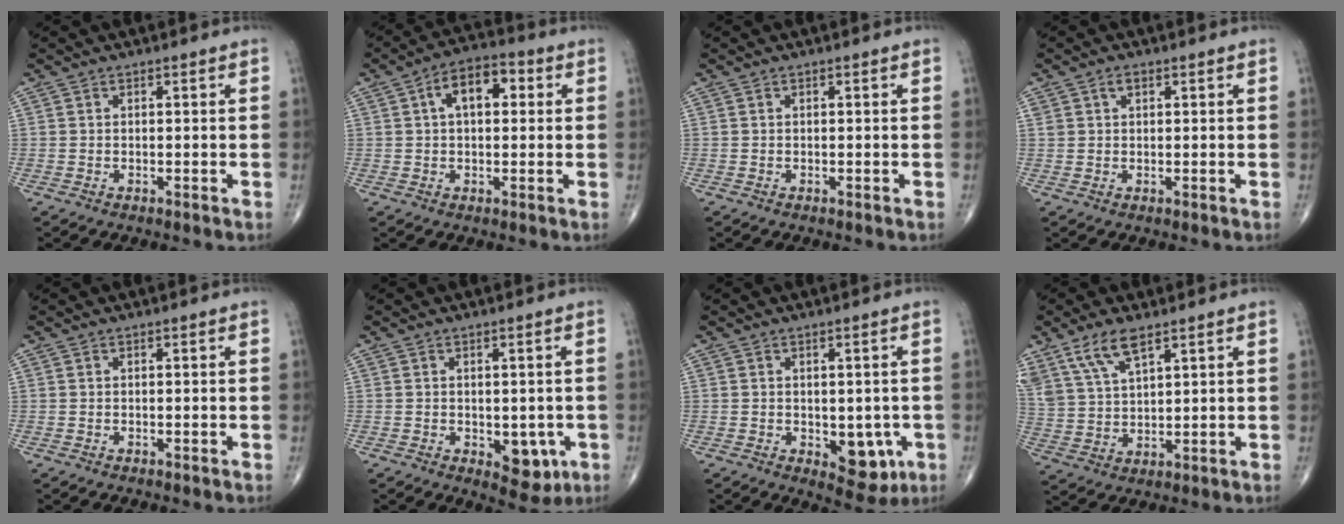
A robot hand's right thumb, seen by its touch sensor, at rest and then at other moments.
{"total": 8.6, "force": [2.0, 4.8, 6.8], "torque": [-0.096, 0.022, 0.025]}
{"total": 0.0}
{"total": 1.9, "force": [0.9, 1.2, 1.1], "torque": [-0.015, 0.002, 0.018]}
{"total": 0.0}
{"total": 6.0, "force": [-1.5, 3.6, 4.6], "torque": [-0.024, -0.004, -0.009]}
{"total": 7.2, "force": [-1.7, 4.3, 5.5], "torque": [-0.029, -0.004, -0.010]}
{"total": 8.6, "force": [5.7, 3.1, 5.6], "torque": [-0.113, -0.016, 0.124]}